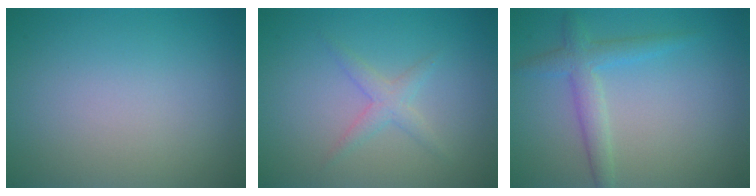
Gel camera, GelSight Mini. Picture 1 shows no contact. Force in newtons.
{"total": 1.7, "press": 1.7, "slide": 0.1}
{"total": 2.8, "press": 2.8, "slide": 0.1}